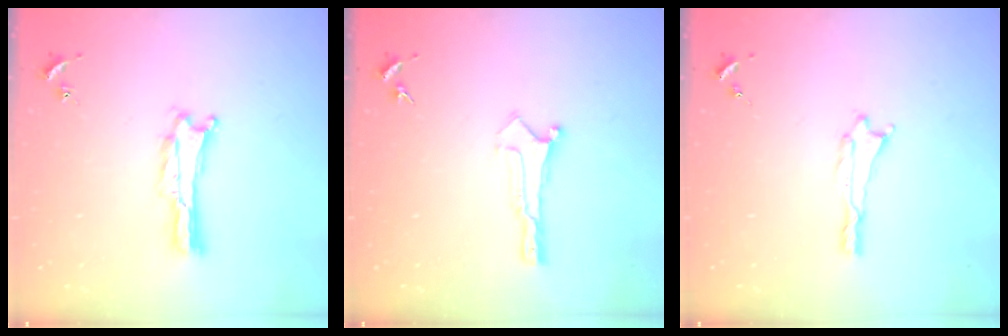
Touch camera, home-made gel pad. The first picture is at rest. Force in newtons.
{"total": 0.0}
{"total": 0.0}